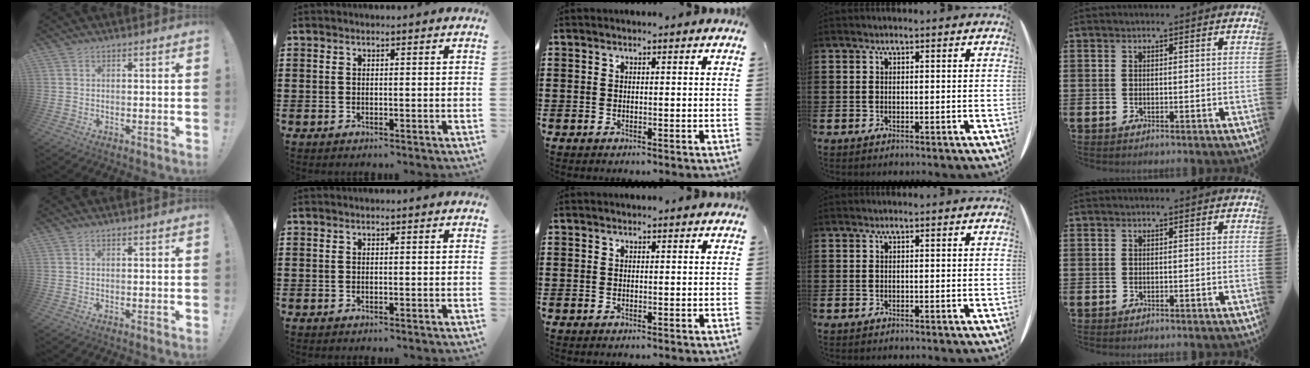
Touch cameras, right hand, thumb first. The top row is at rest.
{}